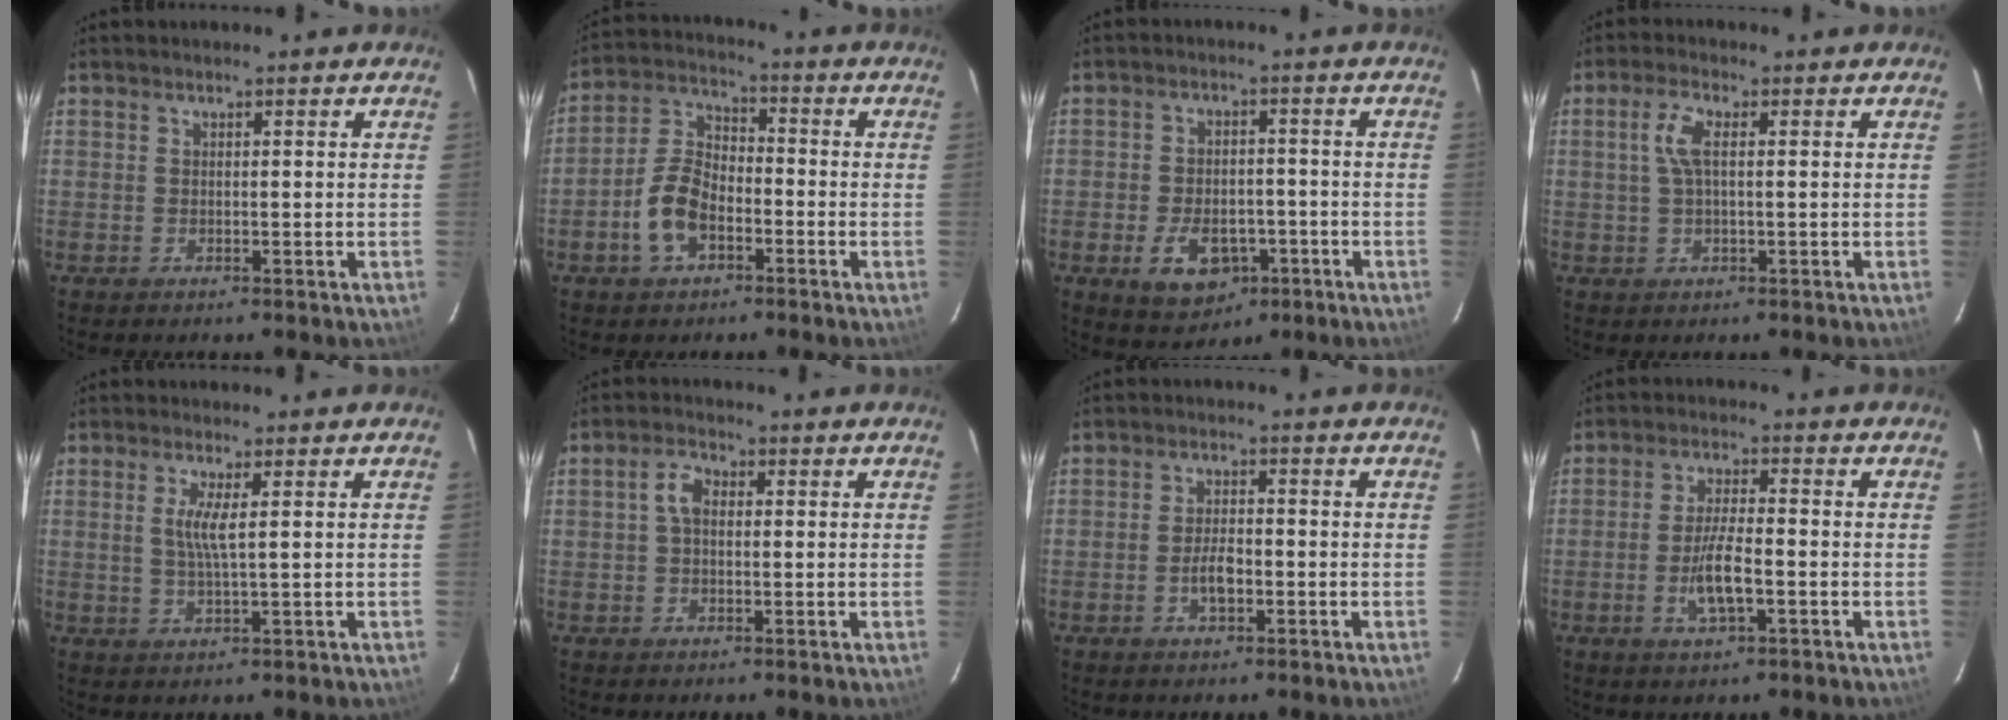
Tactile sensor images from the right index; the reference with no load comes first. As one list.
[{"total": 8.8, "force": [-4.0, 5.0, 6.1], "torque": [-0.128, 0.020, -0.074]}, {"total": 9.4, "force": [-4.1, 6.2, 5.7], "torque": [-0.122, -0.001, -0.052]}, {"total": 4.2, "force": [0.7, 1.4, 3.9], "torque": [-0.083, 0.007, 0.016]}, {"total": 3.5, "force": [0.8, -0.1, 3.4], "torque": [-0.069, -0.005, 0.013]}, {"total": 3.3, "force": [0.2, 2.2, 2.5], "torque": [-0.050, 0.012, 0.003]}, {"total": 3.7, "force": [-1.5, 1.6, 3.0], "torque": [-0.060, 0.005, -0.024]}, {"total": 6.4, "force": [-2.3, 1.4, 5.9], "torque": [-0.117, -0.001, -0.041]}]